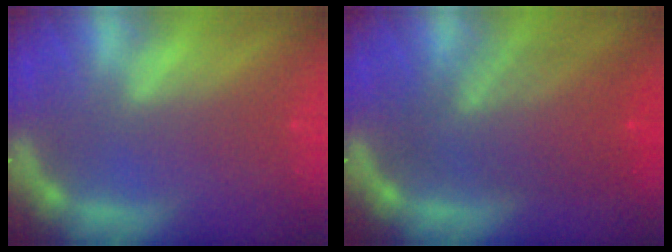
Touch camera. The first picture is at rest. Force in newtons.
{"total": 8.0}